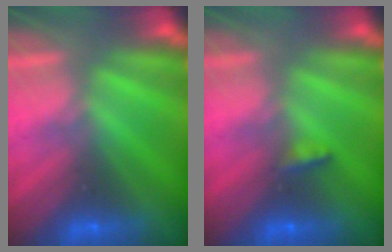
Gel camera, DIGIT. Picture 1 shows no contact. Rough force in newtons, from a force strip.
{"total": 2.9}